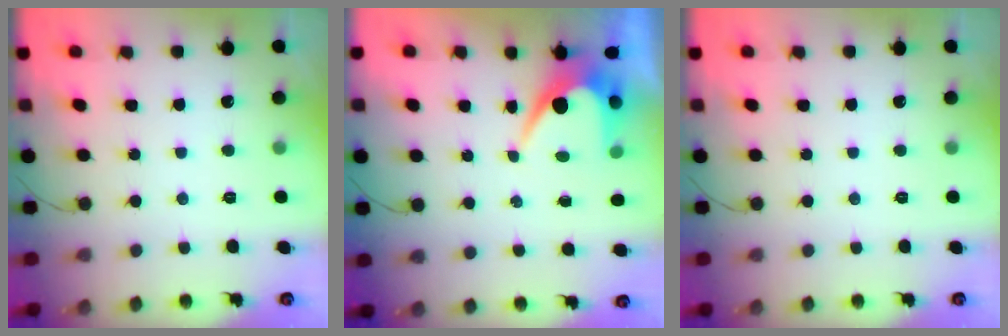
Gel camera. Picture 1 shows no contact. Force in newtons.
{"total": 6.9, "press": 6.8, "slide": 0.6}
{"total": 0.0}